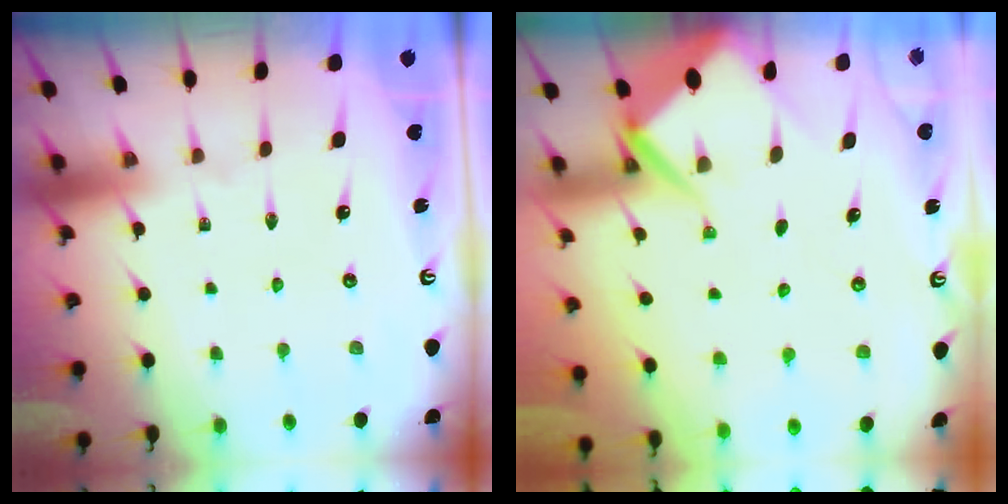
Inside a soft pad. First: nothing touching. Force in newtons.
{"total": 6.2, "press": 6.2, "slide": 0.5}